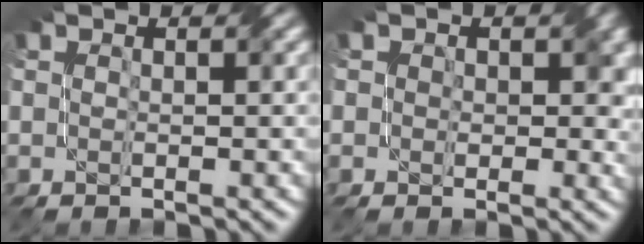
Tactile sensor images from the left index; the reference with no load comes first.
{"total": 3.4, "force": [1.0, 2.6, 2.0], "torque": [-0.020, -0.003, 0.007]}